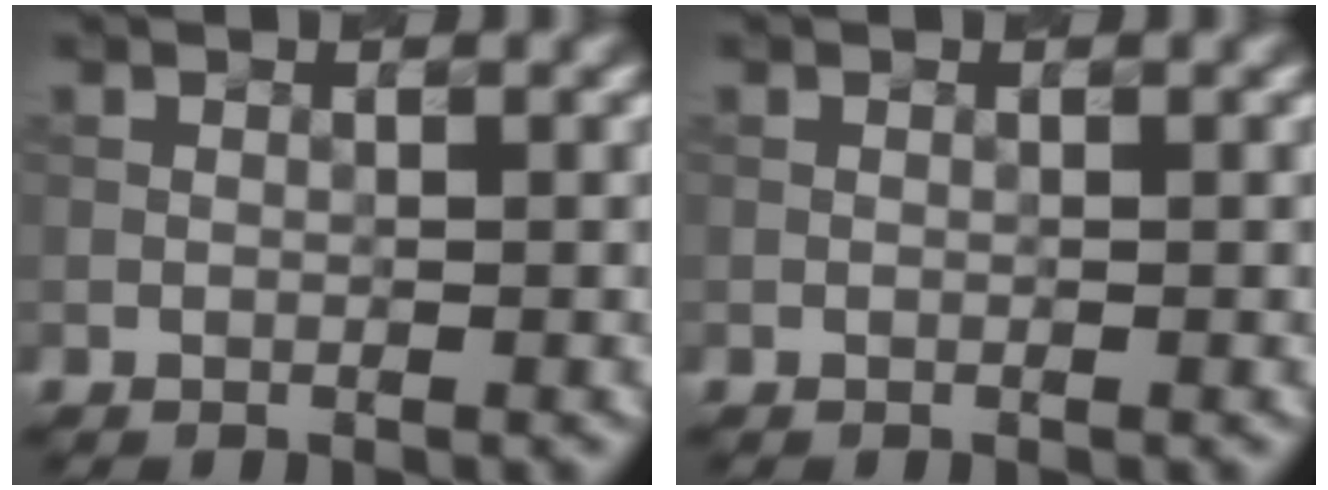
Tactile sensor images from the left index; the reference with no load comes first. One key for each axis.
{"total": 0.0}